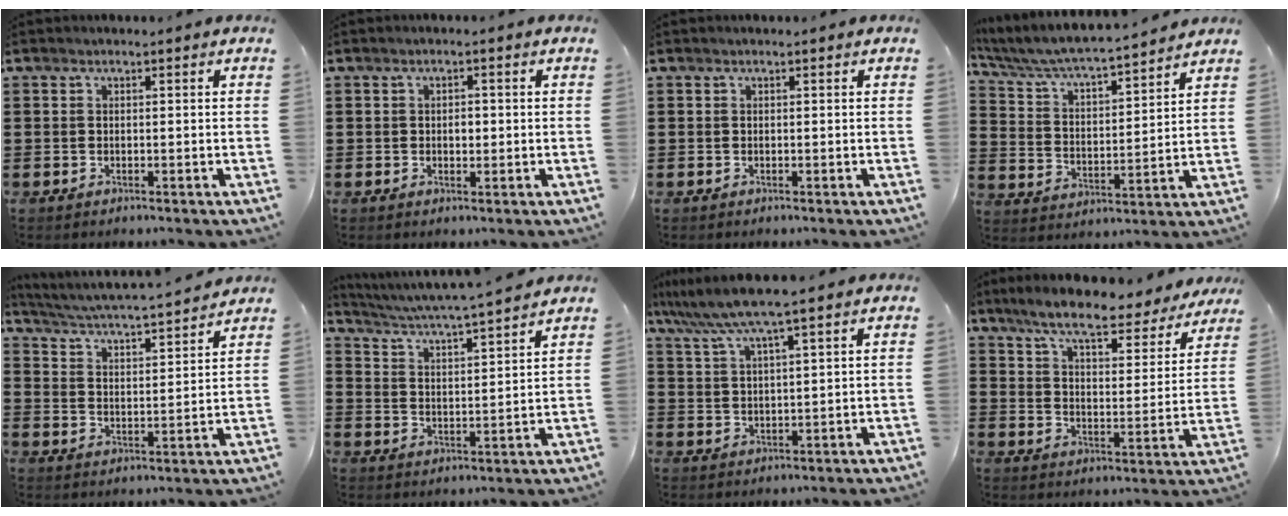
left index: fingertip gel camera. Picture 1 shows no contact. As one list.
[{"total": 1.6, "force": [0.0, 0.9, 1.3], "torque": [-0.018, 0.003, -0.004]}, {"total": 0.0}, {"total": 5.5, "force": [5.1, 0.1, 2.0], "torque": [-0.063, -0.037, 0.080]}, {"total": 3.5, "force": [3.3, -0.3, 1.2], "torque": [-0.042, -0.031, 0.048]}, {"total": 3.8, "force": [3.5, -0.5, 1.4], "torque": [-0.046, -0.032, 0.052]}, {"total": 6.7, "force": [5.4, 0.0, 4.0], "torque": [-0.094, -0.021, 0.094]}, {"total": 8.1, "force": [7.0, 0.5, 4.0], "torque": [-0.097, -0.043, 0.117]}]